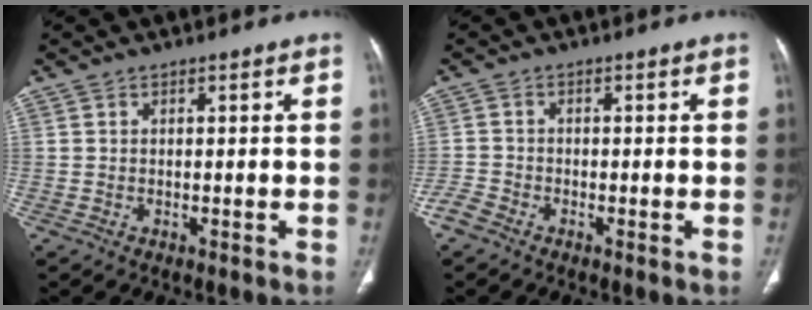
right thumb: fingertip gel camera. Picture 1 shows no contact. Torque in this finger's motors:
{"motor_torque": [1.58, 1.28, -0.02, -0.90, -0.03]}